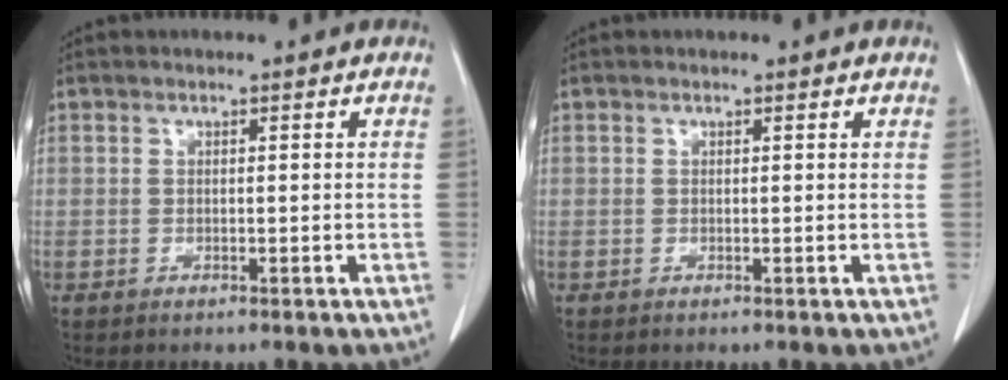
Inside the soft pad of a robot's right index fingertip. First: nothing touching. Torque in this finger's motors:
{"motor_torque": [0.01, -0.05, -0.03, -0.01]}